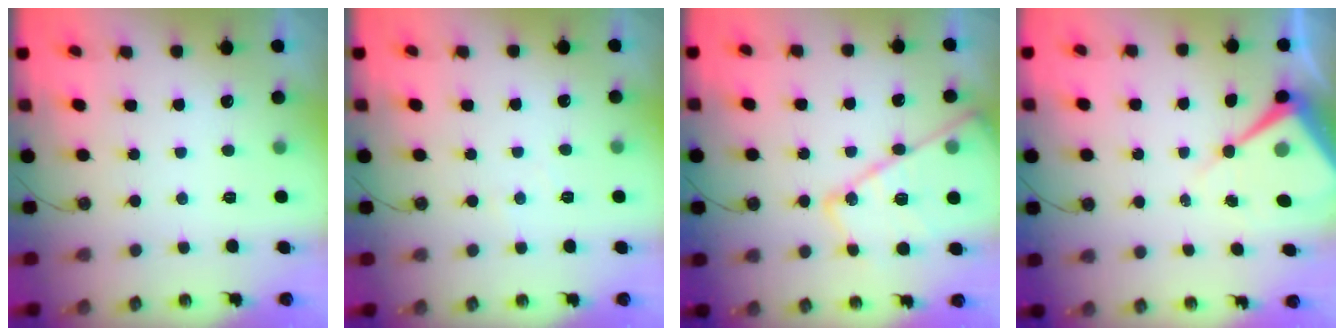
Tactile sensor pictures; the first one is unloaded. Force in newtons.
{"total": 2.6, "press": 2.5, "slide": 0.5}
{"total": 19.6, "press": 19.5, "slide": 1.9}
{"total": 9.1, "press": 9.1, "slide": 0.8}